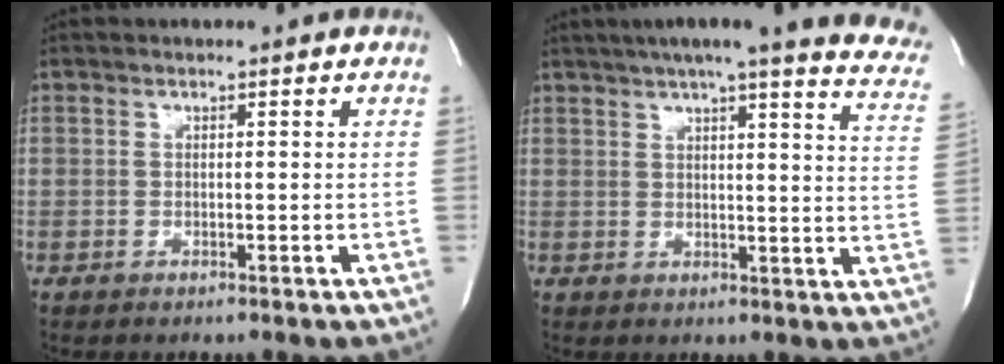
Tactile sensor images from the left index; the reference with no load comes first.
{"total": 24.5, "force": [20.3, 2.2, 13.5], "torque": [-0.167, -0.033, 0.228]}